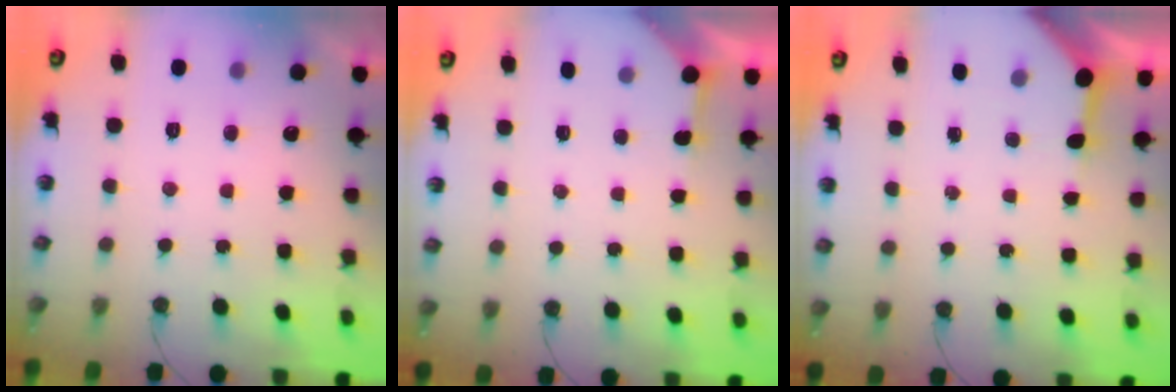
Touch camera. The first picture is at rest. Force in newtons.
{"total": 2.8, "press": 2.8, "slide": 0.4}
{"total": 3.8, "press": 3.8, "slide": 0.4}